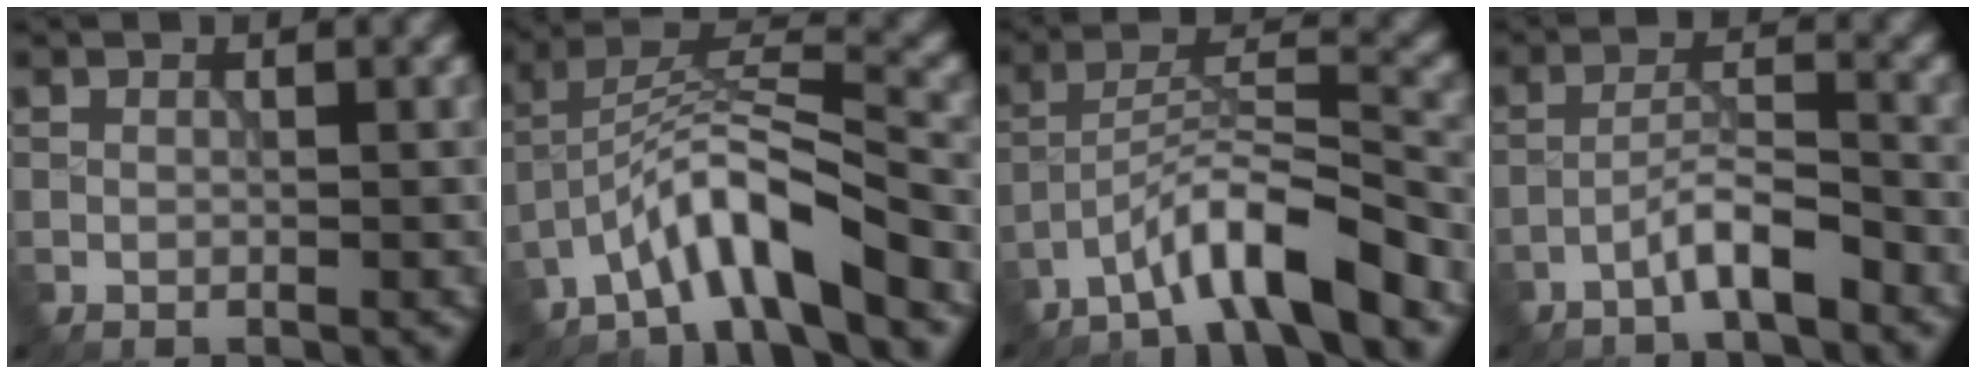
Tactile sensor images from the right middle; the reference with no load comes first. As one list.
[{"total": 6.8, "force": [-4.9, 1.0, 4.7], "torque": [-0.075, 0.016, -0.093]}, {"total": 6.8, "force": [-4.9, 0.9, 4.6], "torque": [-0.076, 0.015, -0.089]}, {"total": 3.5, "force": [-2.5, 0.4, 2.5], "torque": [-0.044, 0.015, -0.050]}]